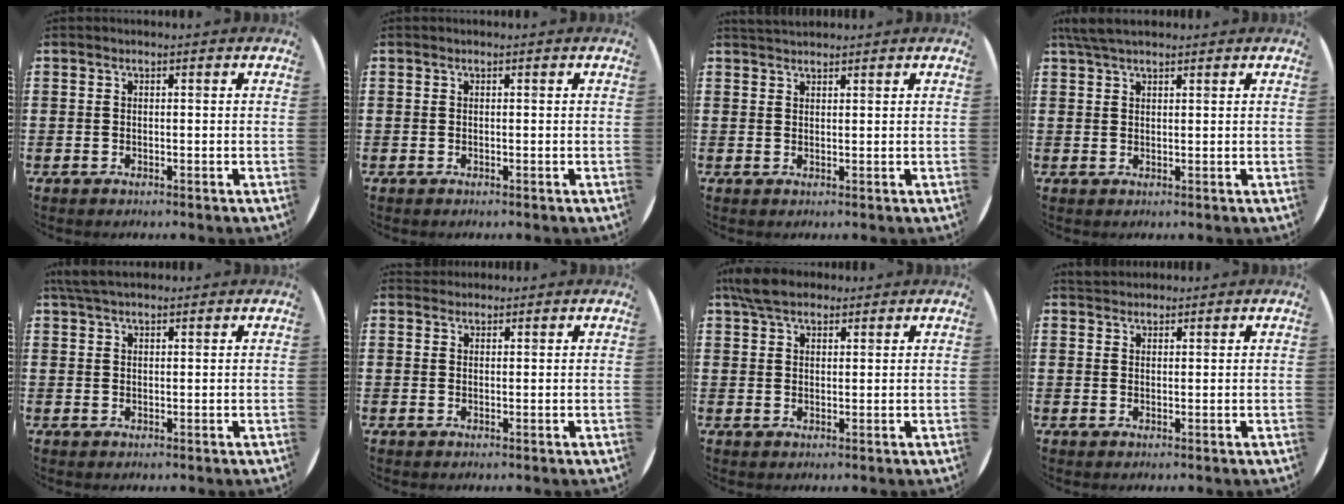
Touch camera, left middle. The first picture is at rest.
{"total": 0.0}
{"total": 1.5, "force": [1.4, 0.3, 0.1], "torque": [-0.004, 0.004, 0.028]}
{"total": 3.4, "force": [2.8, 0.9, 1.7], "torque": [-0.039, 0.007, 0.052]}
{"total": 2.8, "force": [2.3, 0.7, 1.3], "torque": [-0.031, 0.007, 0.044]}
{"total": 1.1, "force": [1.0, 0.3, -0.2], "torque": [0.003, 0.003, 0.020]}
{"total": 4.8, "force": [4.0, 1.9, 1.8], "torque": [-0.037, -0.001, 0.074]}
{"total": 1.4, "force": [1.3, 0.4, 0.0], "torque": [0.000, 0.004, 0.026]}